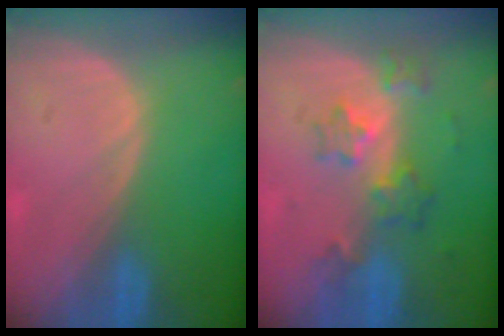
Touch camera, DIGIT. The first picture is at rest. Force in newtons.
{"total": 6.1, "press": 5.6, "slide": 2.5}